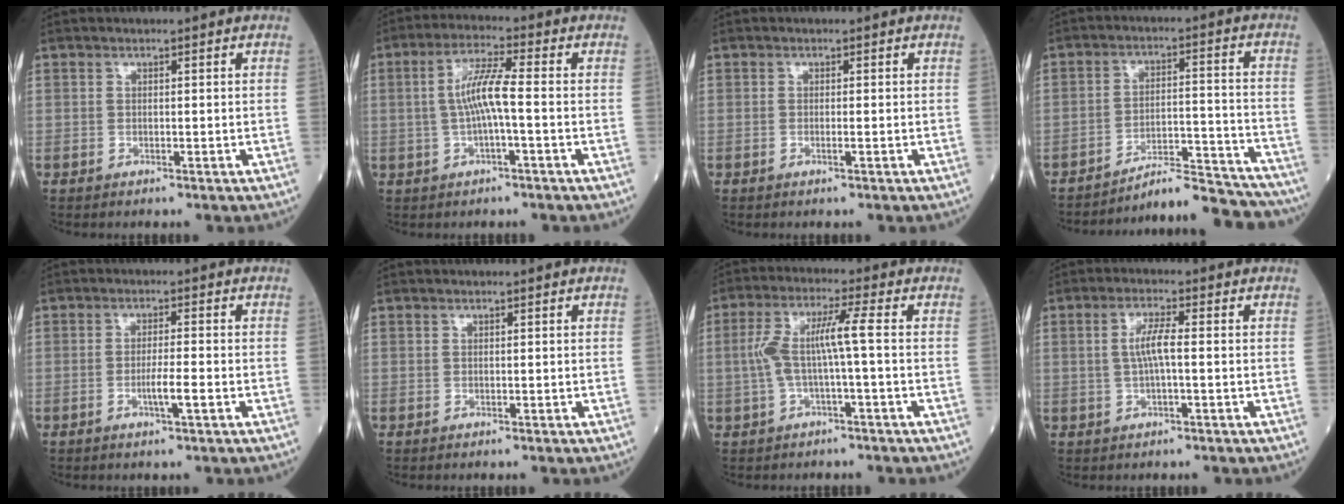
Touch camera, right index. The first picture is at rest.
{"total": 6.4, "force": [-0.4, 0.3, 6.3], "torque": [-0.127, 0.011, -0.010]}
{"total": 0.7, "force": [-0.3, -0.2, 0.6], "torque": [-0.013, -0.001, -0.005]}
{"total": 13.8, "force": [-13.6, 0.5, 2.1], "torque": [-0.017, 0.034, -0.196]}
{"total": 3.2, "force": [-1.2, -0.1, 3.0], "torque": [-0.050, -0.002, -0.021]}
{"total": 0.0}
{"total": 6.7, "force": [-0.4, 0.0, 6.7], "torque": [-0.145, 0.024, -0.007]}
{"total": 3.9, "force": [0.1, 0.3, 3.9], "torque": [-0.080, 0.005, 0.002]}